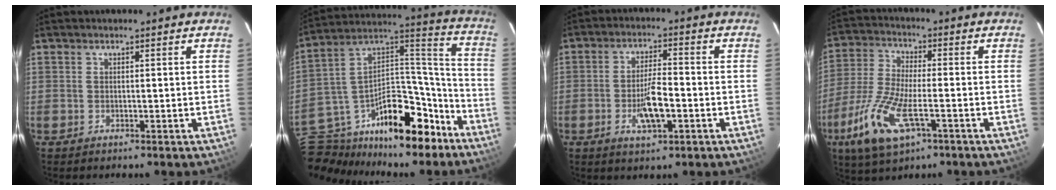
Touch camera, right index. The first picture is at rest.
{"total": 25.5, "force": [-16.2, 14.9, 13.0], "torque": [-0.251, 0.074, -0.238]}
{"total": 7.2, "force": [-2.5, 2.2, 6.4], "torque": [-0.125, -0.003, -0.041]}
{"total": 13.7, "force": [-6.0, 5.0, 11.3], "torque": [-0.256, -0.018, -0.115]}